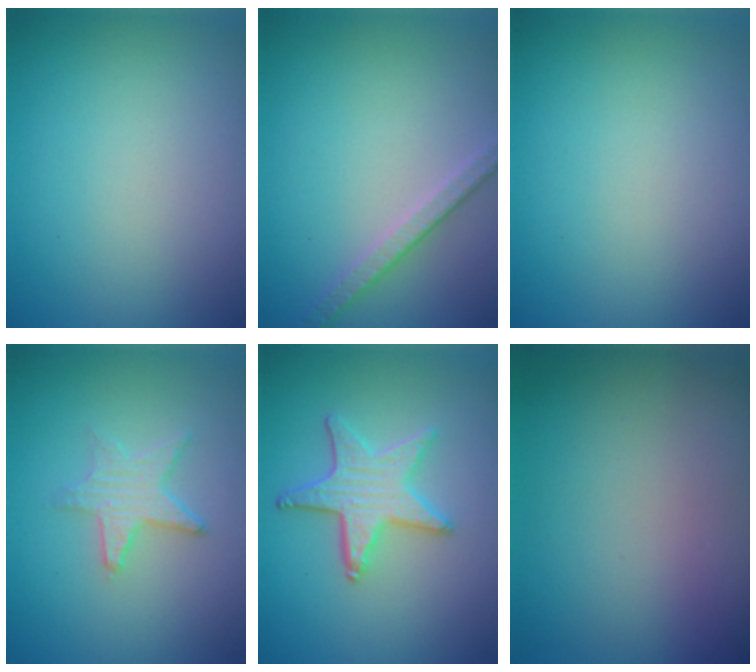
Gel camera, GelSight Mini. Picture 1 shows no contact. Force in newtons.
{"total": 2.5, "press": 2.2, "slide": 1.2}
{"total": 0.0}
{"total": 2.7, "press": 2.6, "slide": 0.5}
{"total": 4.5, "press": 3.8, "slide": 2.4}
{"total": 0.0}